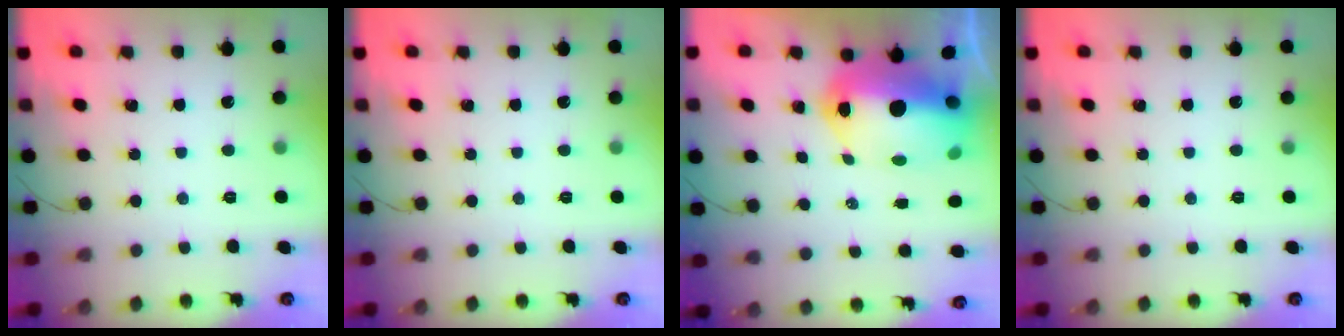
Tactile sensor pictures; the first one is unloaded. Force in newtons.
{"total": 0.0}
{"total": 17.6, "press": 17.2, "slide": 4.0}
{"total": 0.0}